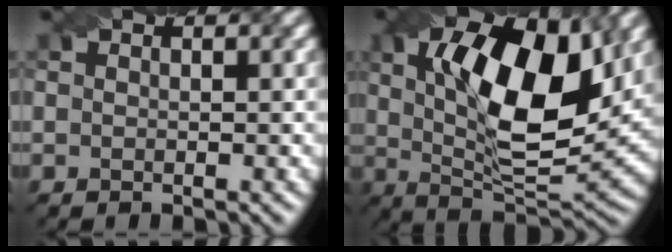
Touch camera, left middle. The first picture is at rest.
{"total": 13.0, "force": [3.3, 5.4, 11.3], "torque": [-0.182, 0.003, 0.054]}